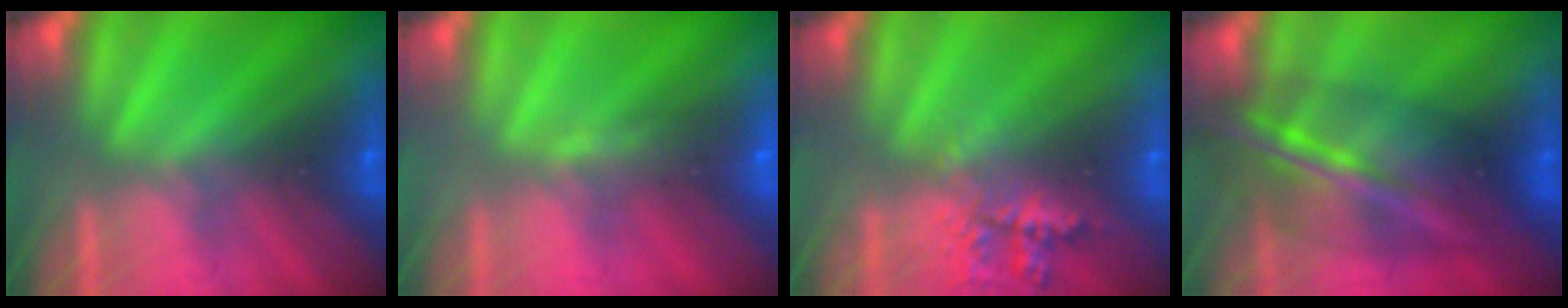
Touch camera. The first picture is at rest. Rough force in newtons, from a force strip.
{"total": 4.5}
{"total": 2.3}
{"total": 6.8}